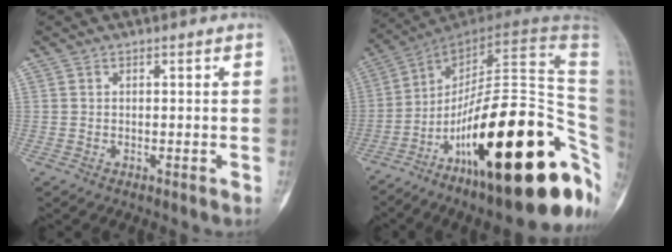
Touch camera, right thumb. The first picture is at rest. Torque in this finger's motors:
{"motor_torque": [3.84, 1.17, 2.24, -0.53, 0.85]}